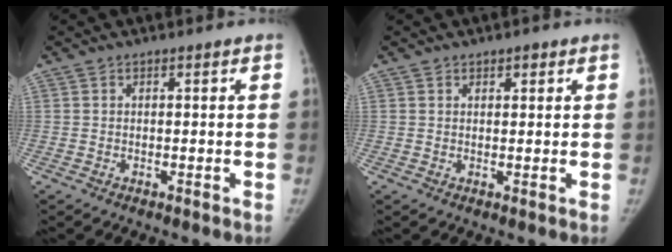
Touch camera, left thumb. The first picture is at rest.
{"total": 1.6, "force": [1.0, 0.9, 0.8], "torque": [0.000, -0.004, 0.012]}